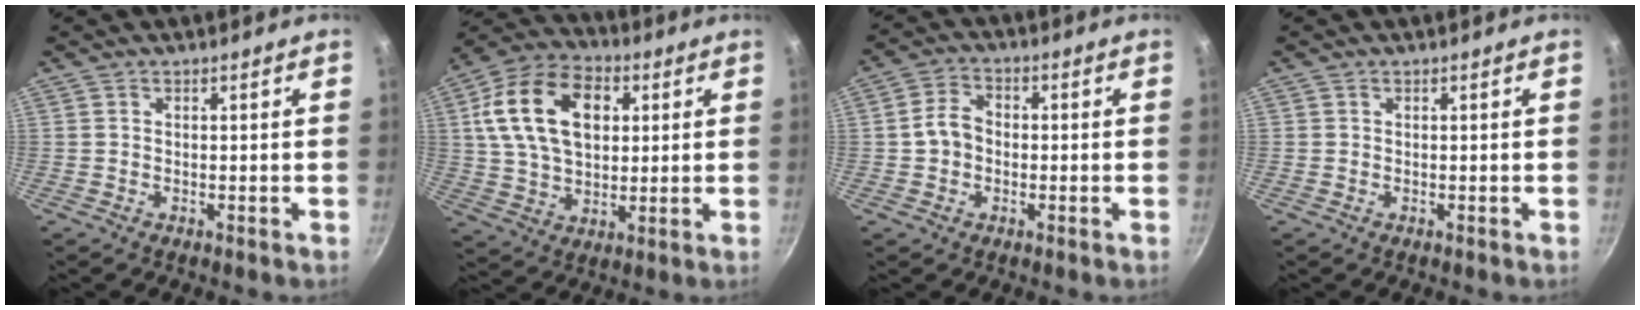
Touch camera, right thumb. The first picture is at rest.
{"total": 18.4, "force": [4.5, 12.3, 12.9], "torque": [-0.213, 0.008, 0.070]}
{"total": 5.4, "force": [-0.5, 4.4, 3.2], "torque": [-0.035, 0.020, -0.017]}
{"total": 0.0}